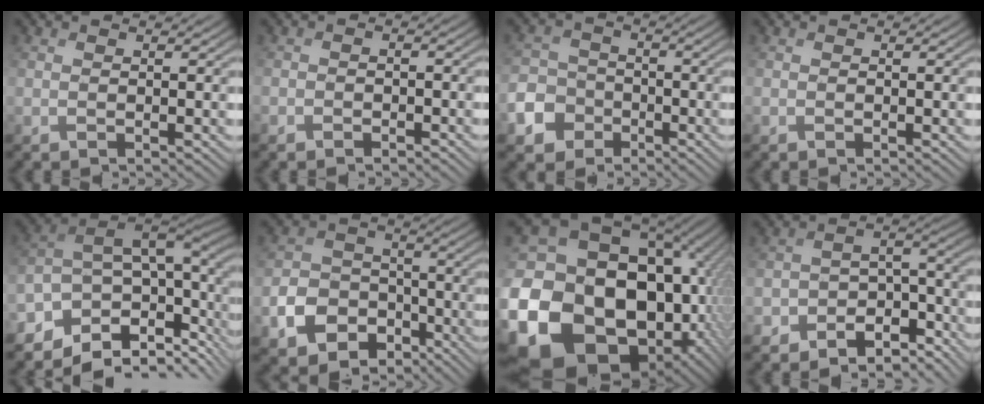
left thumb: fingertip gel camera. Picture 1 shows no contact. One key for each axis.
{"total": 1.5, "fx": -1.2, "fy": 0.7, "fz": 0.5, "tx": -0.009, "ty": -0.001, "tz": -0.025}
{"total": 6.7, "fx": -3.5, "fy": 5.4, "fz": 2.1, "tx": -0.055, "ty": -0.014, "tz": -0.089}
{"total": 0.0}
{"total": 12.9, "fx": -2.7, "fy": 7.4, "fz": 10.2, "tx": -0.206, "ty": -0.011, "tz": -0.045}
{"total": 9.1, "fx": -4.8, "fy": 6.6, "fz": 4.0, "tx": -0.096, "ty": -0.020, "tz": -0.091}
{"total": 24.8, "fx": -4.2, "fy": 19.7, "fz": 14.5, "tx": -0.337, "ty": -0.029, "tz": -0.070}
{"total": 9.5, "fx": -7.0, "fy": 4.5, "fz": 4.7, "tx": -0.076, "ty": -0.012, "tz": -0.125}